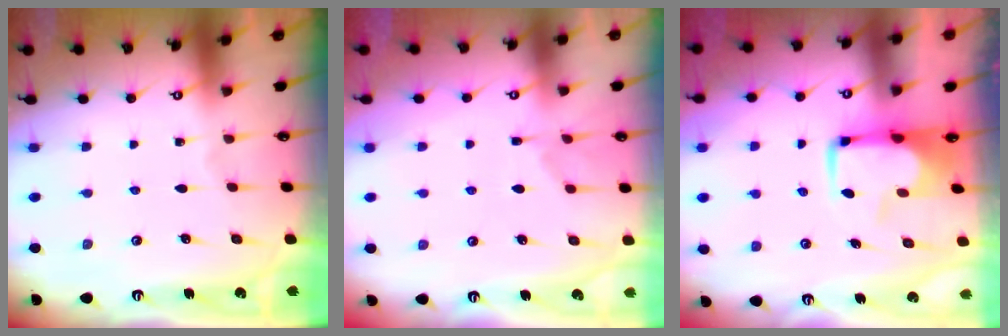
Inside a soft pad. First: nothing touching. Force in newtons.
{"total": 1.6, "press": 1.2, "slide": 1.2}
{"total": 0.6, "press": 0.3, "slide": 0.5}